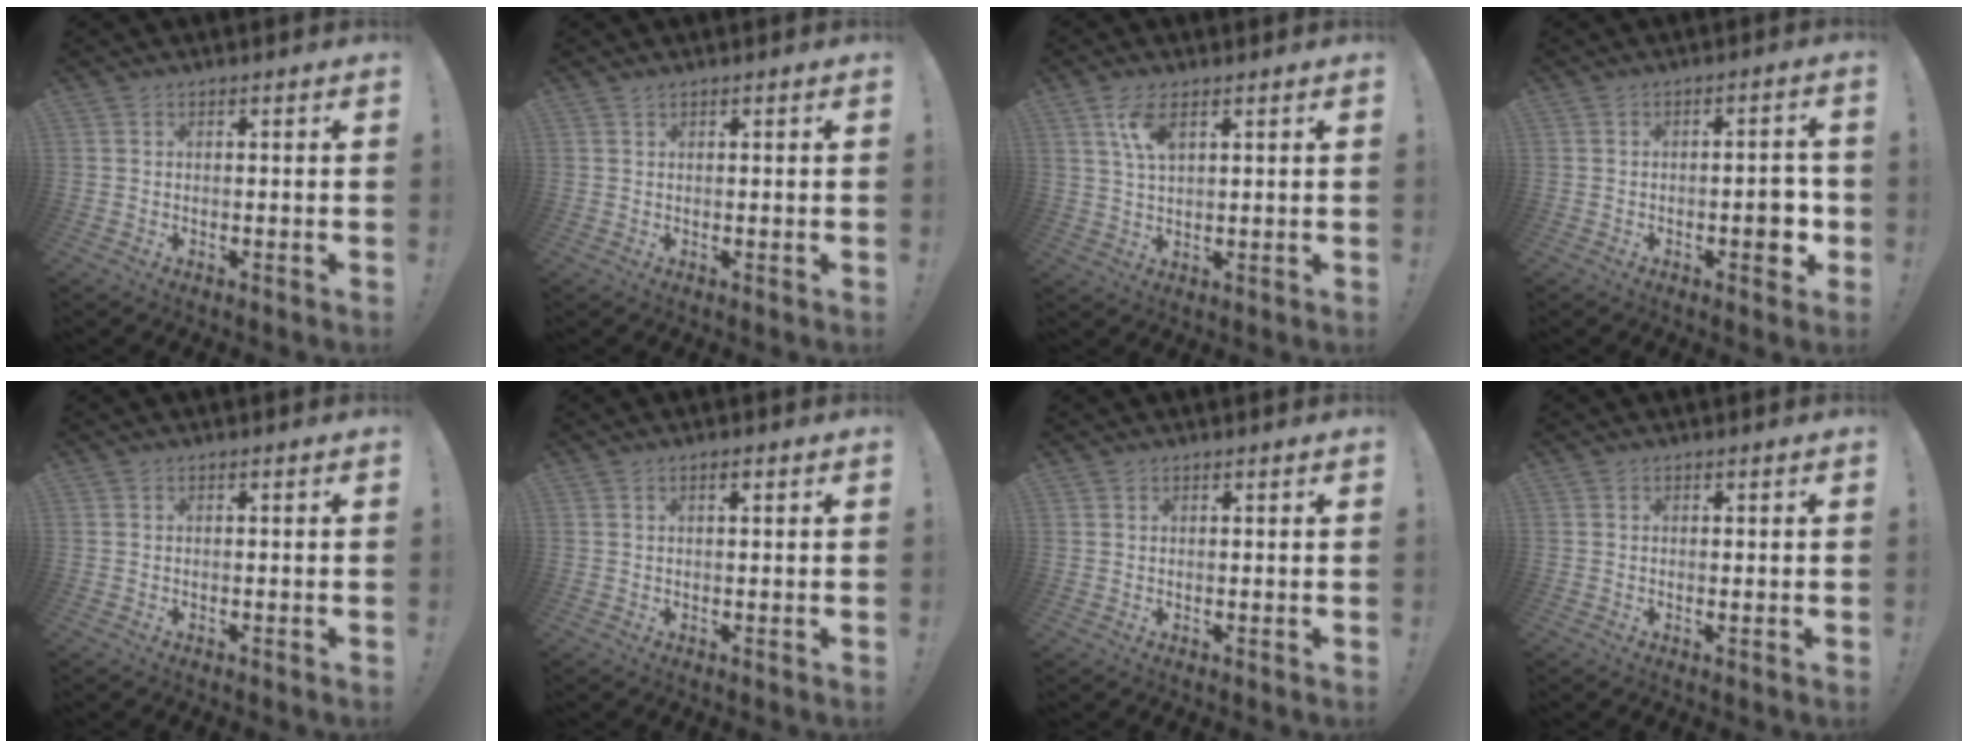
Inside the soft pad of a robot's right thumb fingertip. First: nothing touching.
{"total": 0.6, "force": [0.5, 0.1, 0.4], "torque": [-0.004, 0.000, 0.008]}
{"total": 6.3, "force": [3.0, 2.8, 4.8], "torque": [-0.084, -0.004, 0.053]}
{"total": 7.5, "force": [-2.0, 3.2, 6.5], "torque": [-0.068, 0.006, -0.030]}
{"total": 0.0}
{"total": 1.2, "force": [0.6, 0.4, 1.0], "torque": [-0.020, 0.002, 0.010]}
{"total": 1.3, "force": [0.8, 1.0, 0.0], "torque": [0.015, -0.008, 0.011]}
{"total": 0.6, "force": [0.3, 0.1, 0.5], "torque": [-0.004, -0.003, 0.005]}